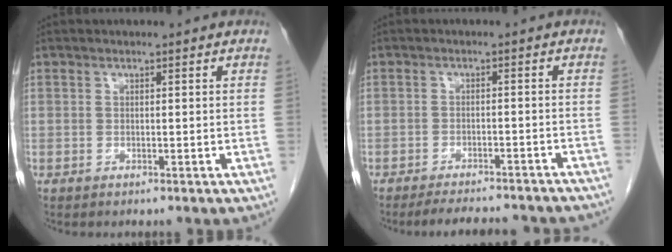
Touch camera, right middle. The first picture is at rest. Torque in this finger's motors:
{"motor_torque": [1.09, -1.05, 0.07, 0.05]}